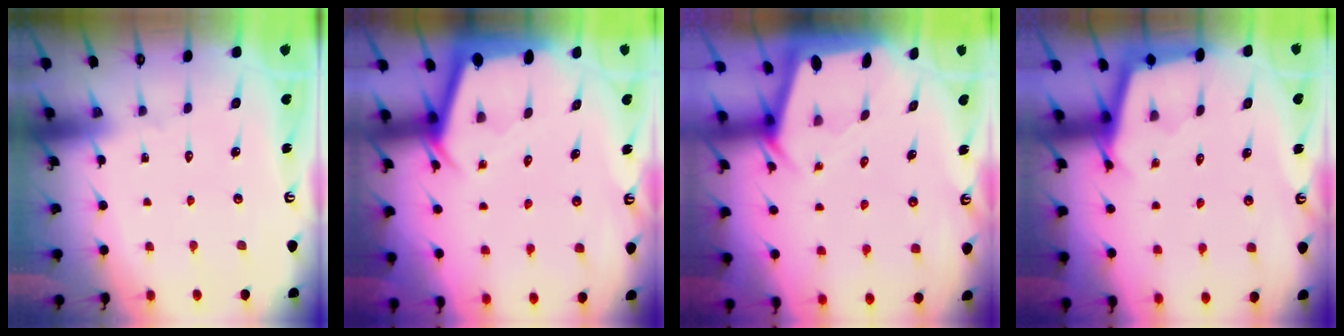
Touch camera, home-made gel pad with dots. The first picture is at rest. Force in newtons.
{"total": 2.6, "press": 2.6, "slide": 0.3}
{"total": 1.9, "press": 1.9, "slide": 0.1}
{"total": 2.5, "press": 2.5, "slide": 0.2}